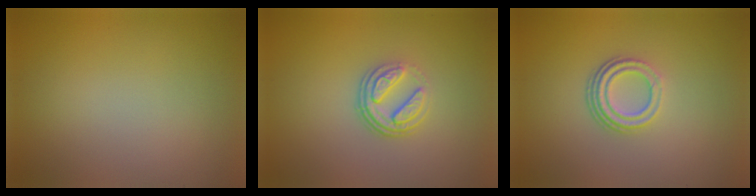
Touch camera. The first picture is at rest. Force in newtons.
{"total": 3.5, "press": 2.5, "slide": 2.5}
{"total": 3.0, "press": 2.1, "slide": 2.1}